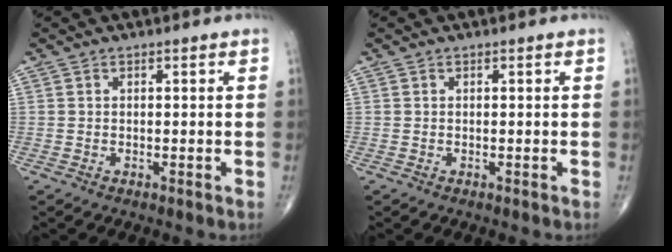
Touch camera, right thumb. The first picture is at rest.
{"total": 0.0}